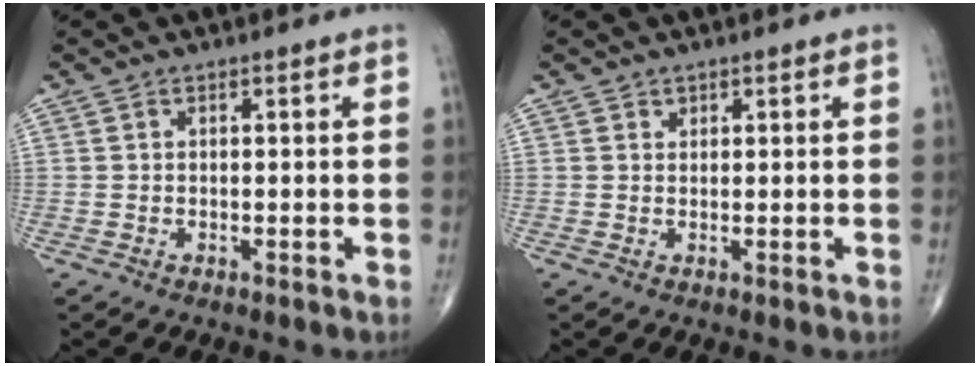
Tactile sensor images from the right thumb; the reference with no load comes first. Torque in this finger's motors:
{"motor_torque": [-0.43, 0.12, 0.21, 0.18, 0.00]}